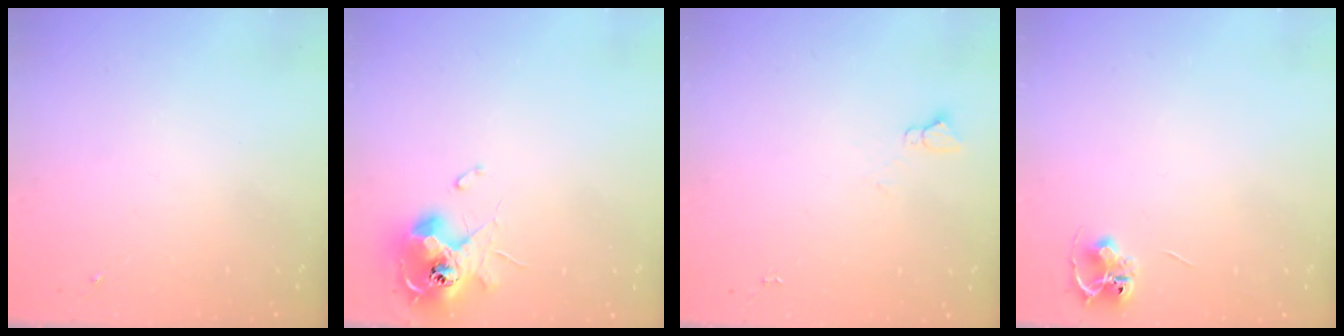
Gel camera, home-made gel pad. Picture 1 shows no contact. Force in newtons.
{"total": 12.8, "press": 12.8, "slide": 1.5}
{"total": 3.1, "press": 3.1, "slide": 0.3}
{"total": 6.5, "press": 6.5, "slide": 0.5}